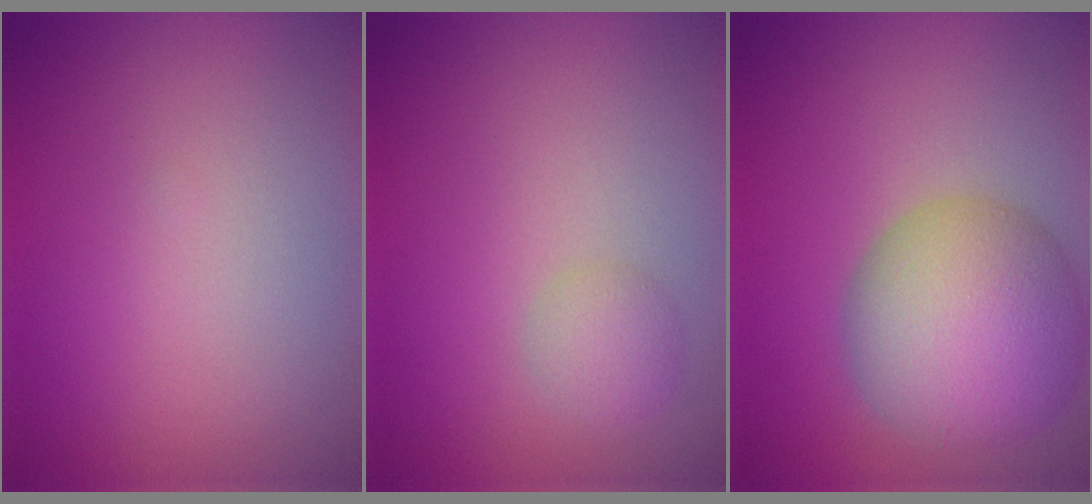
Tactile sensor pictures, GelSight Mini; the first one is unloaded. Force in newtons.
{"total": 1.9, "press": 1.8, "slide": 0.1}
{"total": 9.2, "press": 9.2, "slide": 0.5}